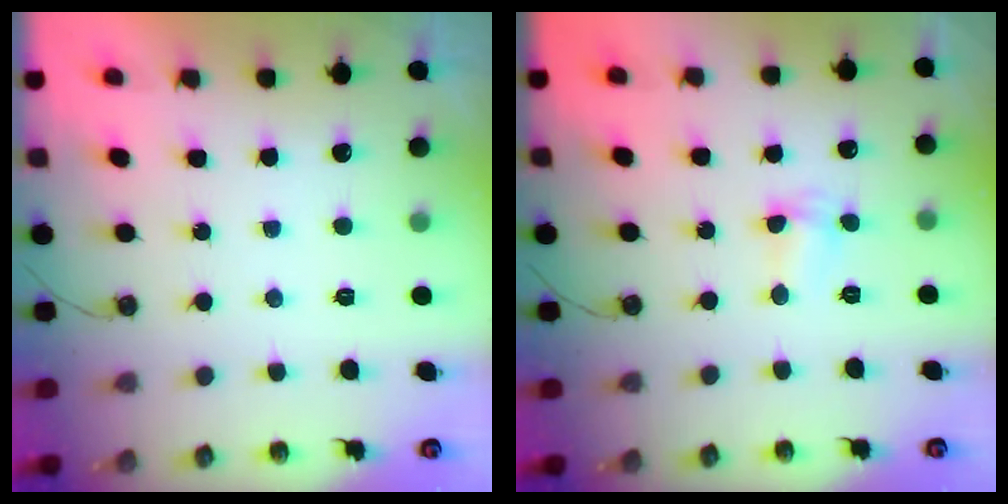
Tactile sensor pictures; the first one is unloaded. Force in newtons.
{"total": 2.1, "press": 2.0, "slide": 0.5}